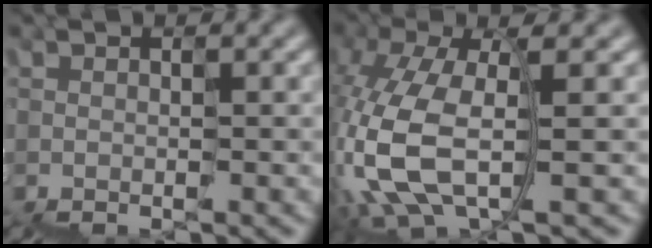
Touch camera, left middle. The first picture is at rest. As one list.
[{"total": 6.2, "force": [-1.5, 3.1, 5.1], "torque": [-0.145, 0.013, -0.034]}]